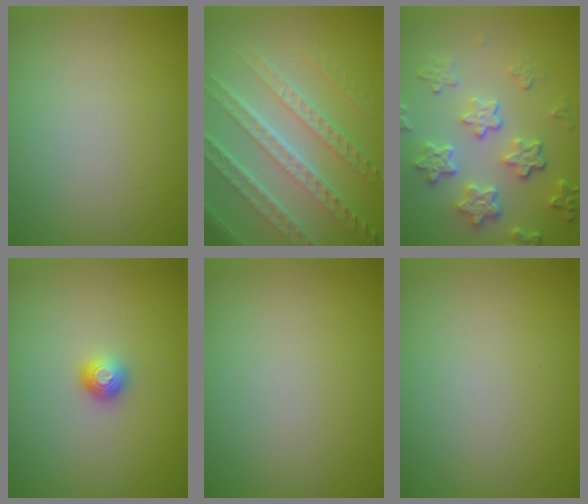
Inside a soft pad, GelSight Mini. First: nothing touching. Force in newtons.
{"total": 7.4, "press": 5.2, "slide": 5.3}
{"total": 5.4, "press": 4.2, "slide": 3.4}
{"total": 1.3, "press": 1.2, "slide": 0.7}
{"total": 0.0}
{"total": 0.0}